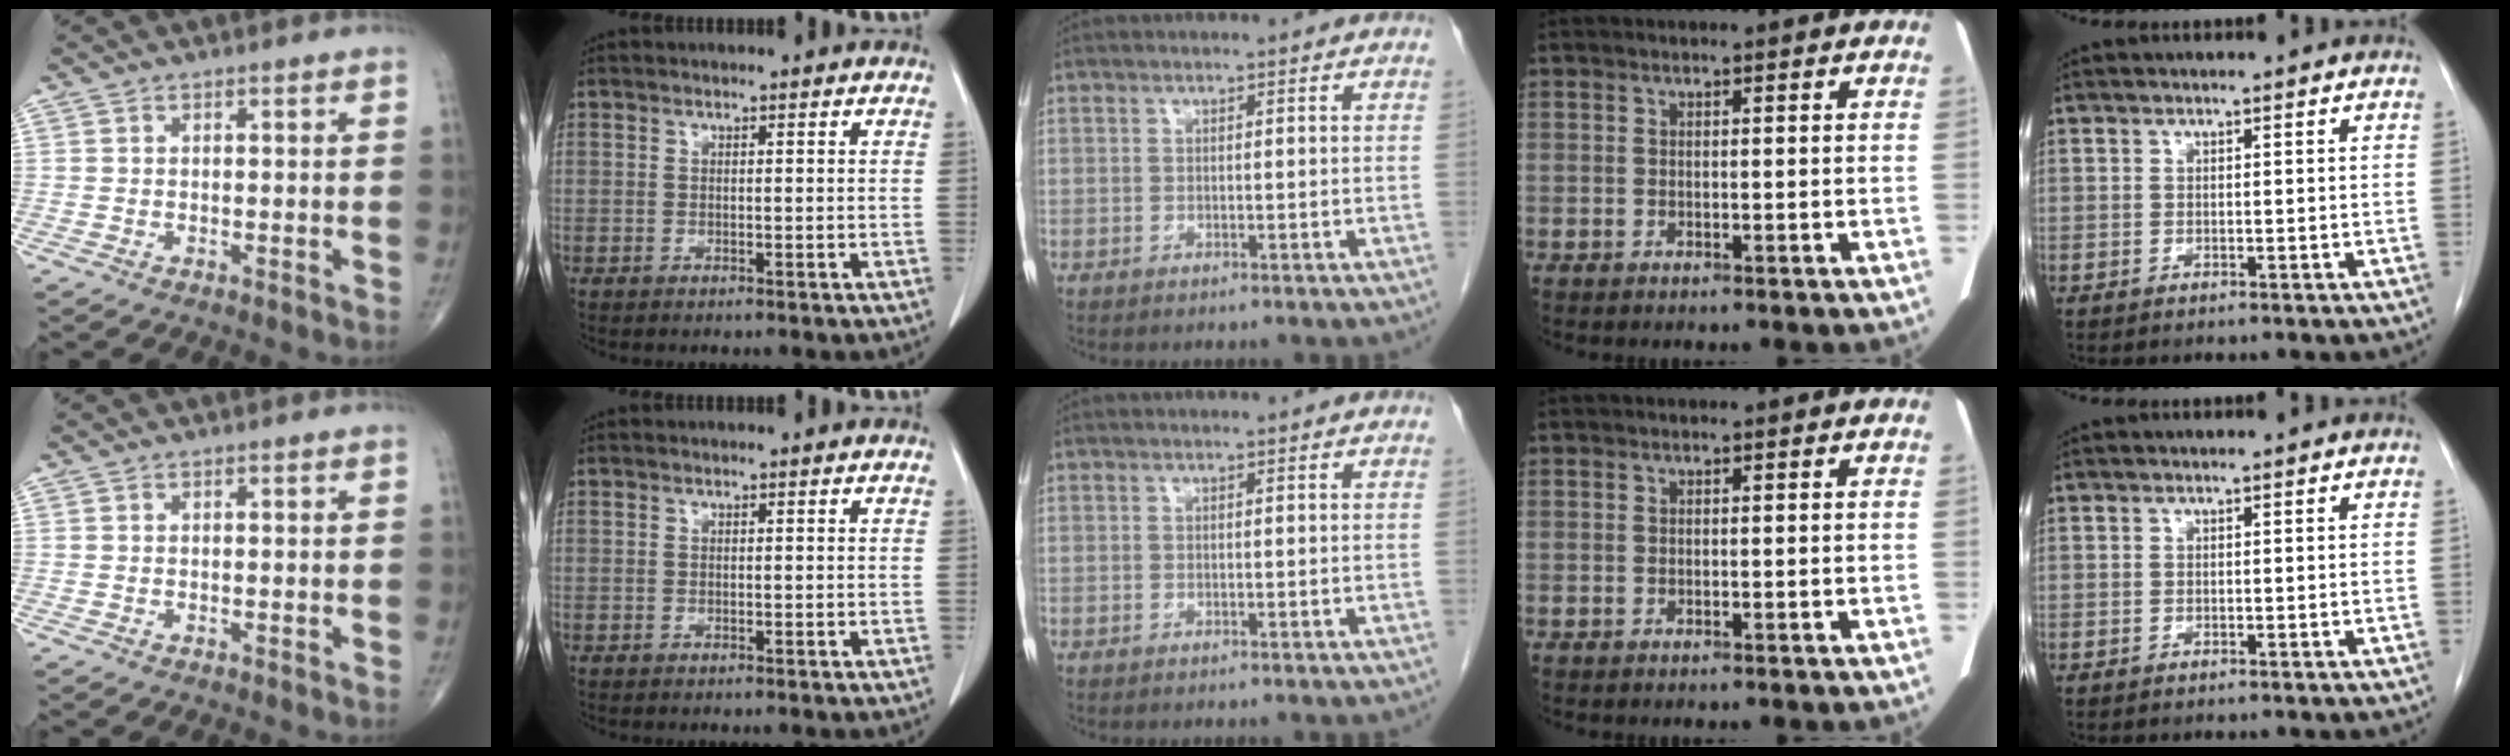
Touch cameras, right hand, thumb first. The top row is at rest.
{}